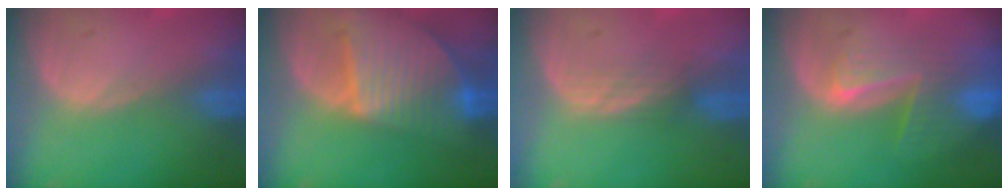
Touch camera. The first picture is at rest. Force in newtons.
{"total": 9.5, "press": 8.2, "slide": 4.8}
{"total": 2.3, "press": 2.2, "slide": 0.6}
{"total": 8.0, "press": 7.1, "slide": 3.7}